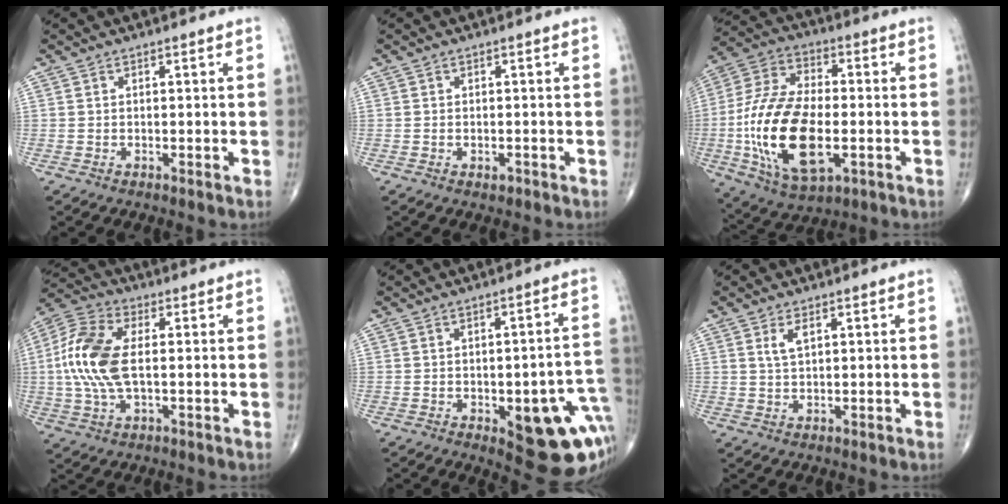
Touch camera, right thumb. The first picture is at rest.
{"total": 1.0, "force": [-0.4, 0.6, 0.6], "torque": [-0.006, 0.002, -0.004]}
{"total": 21.6, "force": [-3.9, 11.0, 18.2], "torque": [-0.361, 0.006, -0.062]}
{"total": 13.1, "force": [0.5, 6.6, 11.3], "torque": [-0.257, 0.017, 0.004]}
{"total": 18.0, "force": [-4.9, 6.9, 15.9], "torque": [-0.138, 0.024, -0.032]}
{"total": 2.8, "force": [1.2, 1.2, 2.2], "torque": [-0.045, -0.001, 0.027]}